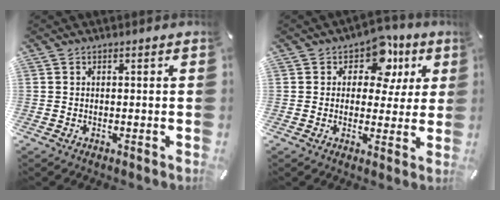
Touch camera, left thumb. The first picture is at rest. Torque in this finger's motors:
{"motor_torque": [0.79, 0.87, 0.50, -0.54, 0.11]}